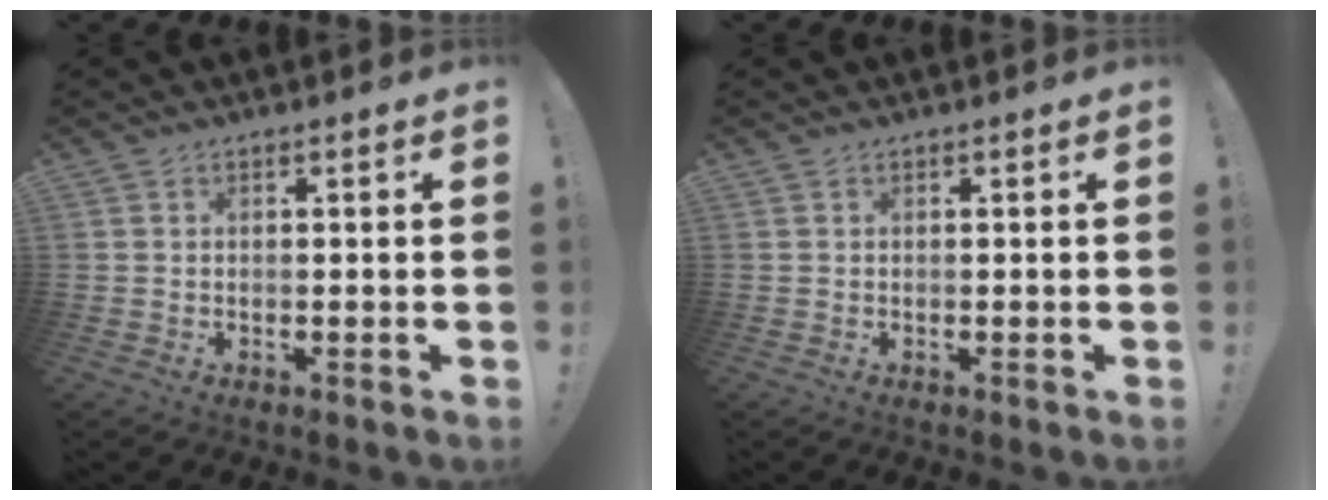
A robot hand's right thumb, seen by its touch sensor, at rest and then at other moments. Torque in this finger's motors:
{"motor_torque": [0.00, 0.00, -0.03, 0.01, 0.00]}